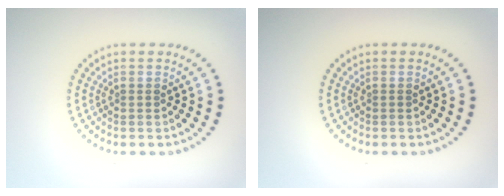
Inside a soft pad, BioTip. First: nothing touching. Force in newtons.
{"total": 0.0}